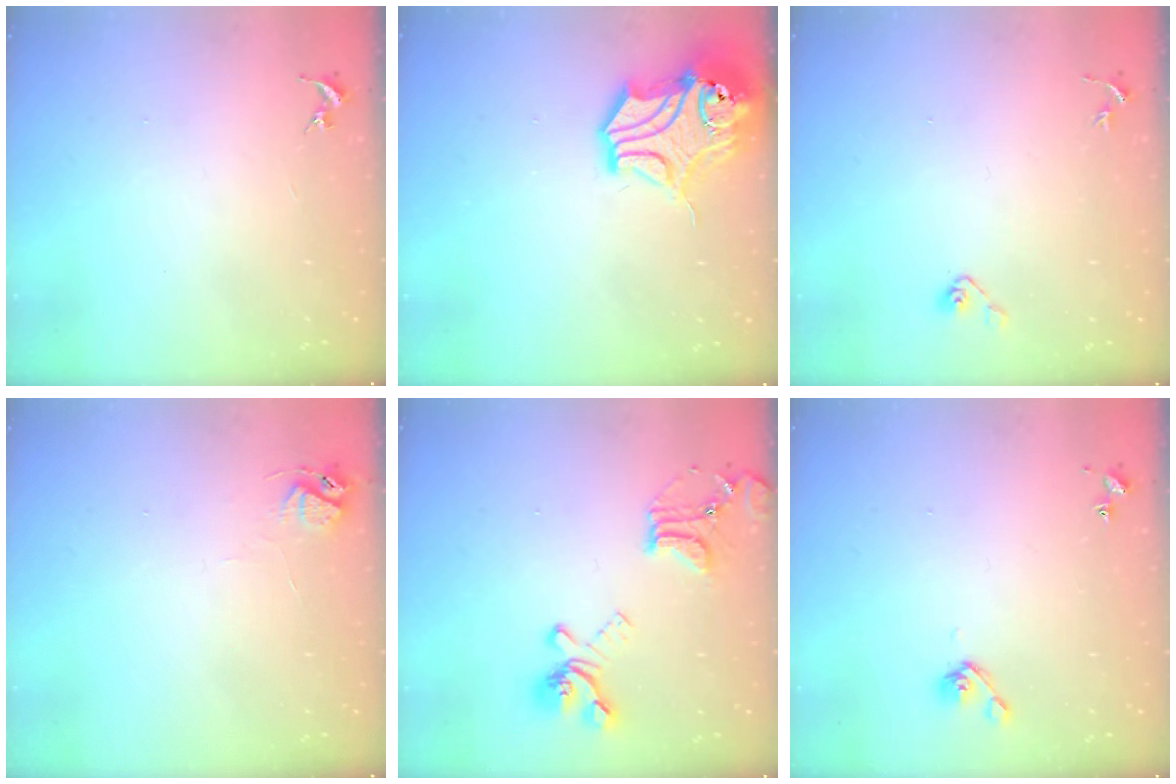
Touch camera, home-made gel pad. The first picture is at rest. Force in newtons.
{"total": 15.4, "press": 15.2, "slide": 2.1}
{"total": 3.4, "press": 3.3, "slide": 0.9}
{"total": 6.6, "press": 6.6, "slide": 0.7}
{"total": 18.2, "press": 18.1, "slide": 1.7}
{"total": 4.8, "press": 4.8, "slide": 0.8}